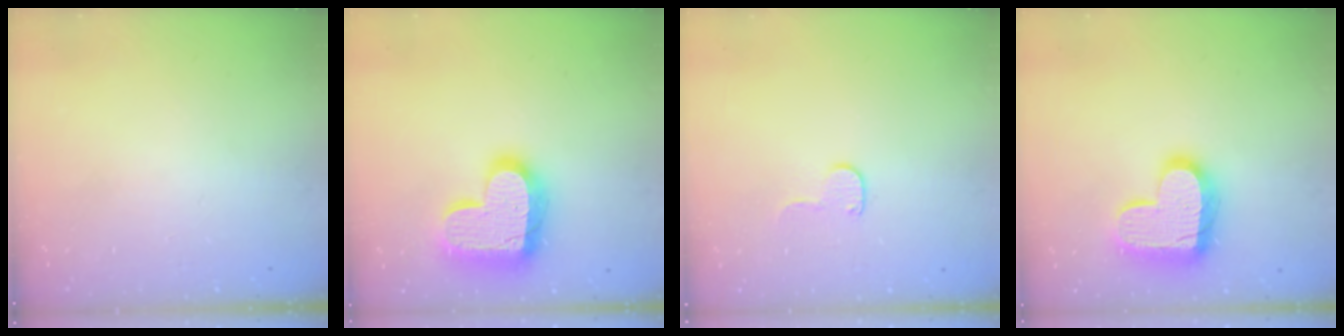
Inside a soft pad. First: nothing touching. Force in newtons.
{"total": 20.2, "press": 20.1, "slide": 1.3}
{"total": 5.6, "press": 5.5, "slide": 0.5}
{"total": 17.2, "press": 17.1, "slide": 1.1}